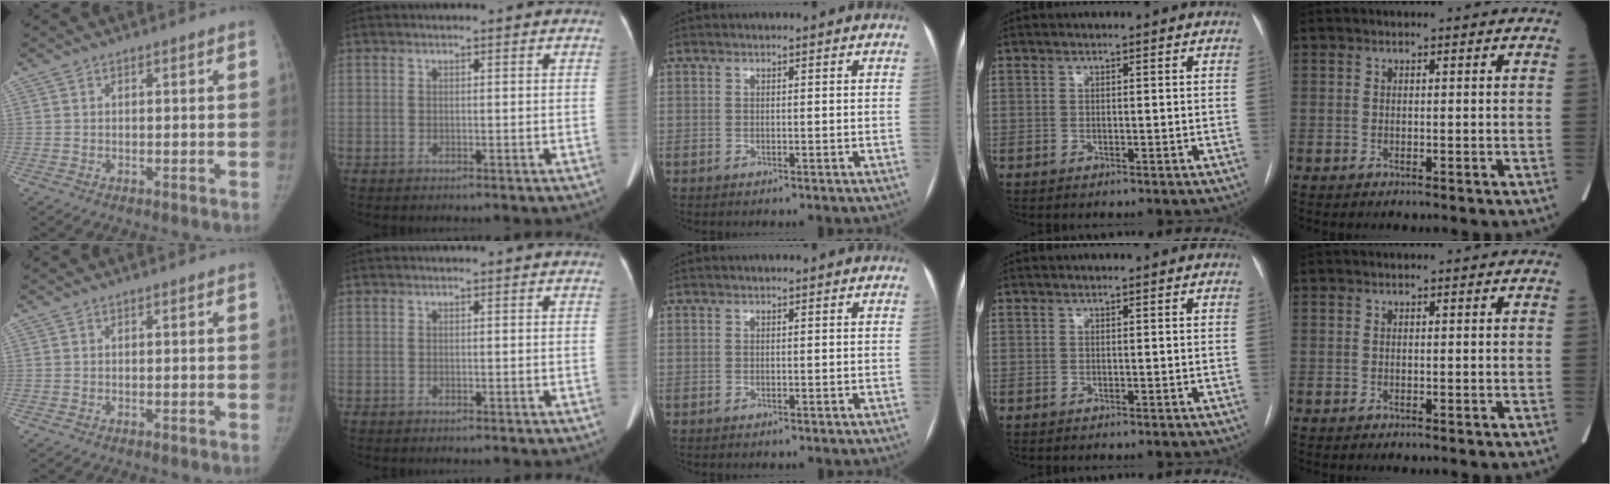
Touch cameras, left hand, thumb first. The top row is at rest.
{}